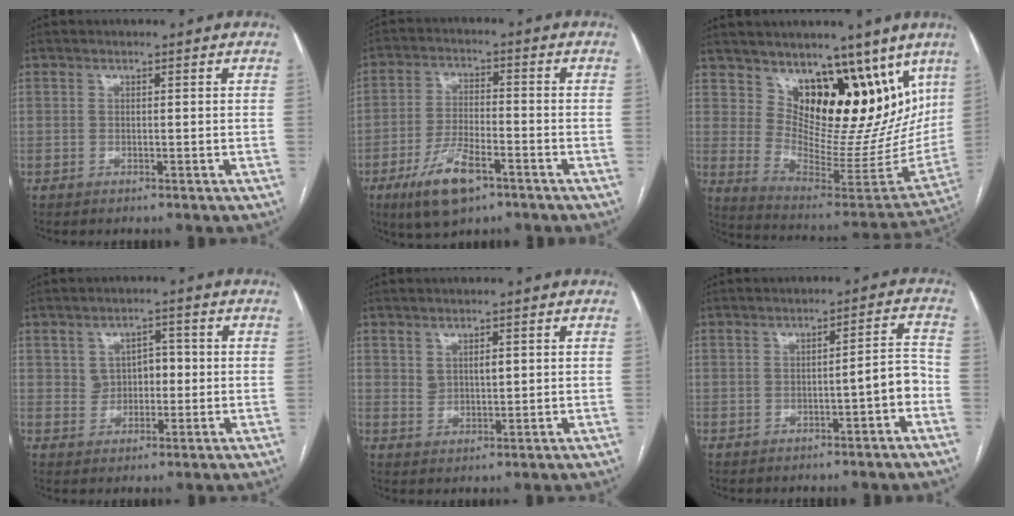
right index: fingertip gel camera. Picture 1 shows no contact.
{"total": 9.7, "force": [-5.5, 3.4, 7.2], "torque": [-0.145, -0.008, -0.094]}
{"total": 18.0, "force": [11.8, 8.3, 10.8], "torque": [-0.114, -0.023, 0.182]}
{"total": 4.3, "force": [0.3, 3.5, 2.4], "torque": [-0.029, 0.019, 0.011]}
{"total": 2.9, "force": [1.1, 1.6, 2.2], "torque": [-0.039, 0.000, 0.024]}
{"total": 4.1, "force": [-1.7, 0.4, 3.7], "torque": [-0.042, 0.017, -0.024]}